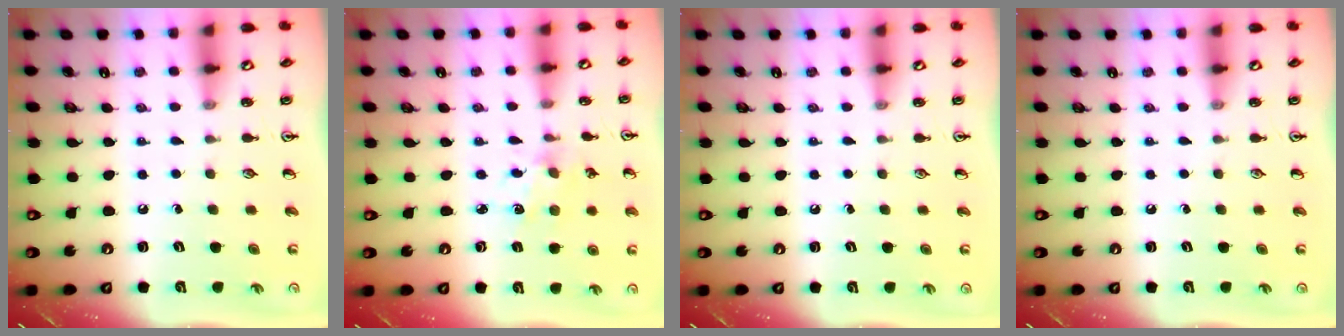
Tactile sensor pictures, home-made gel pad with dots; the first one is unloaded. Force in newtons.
{"total": 2.9, "press": 2.8, "slide": 0.3}
{"total": 0.0}
{"total": 0.0}